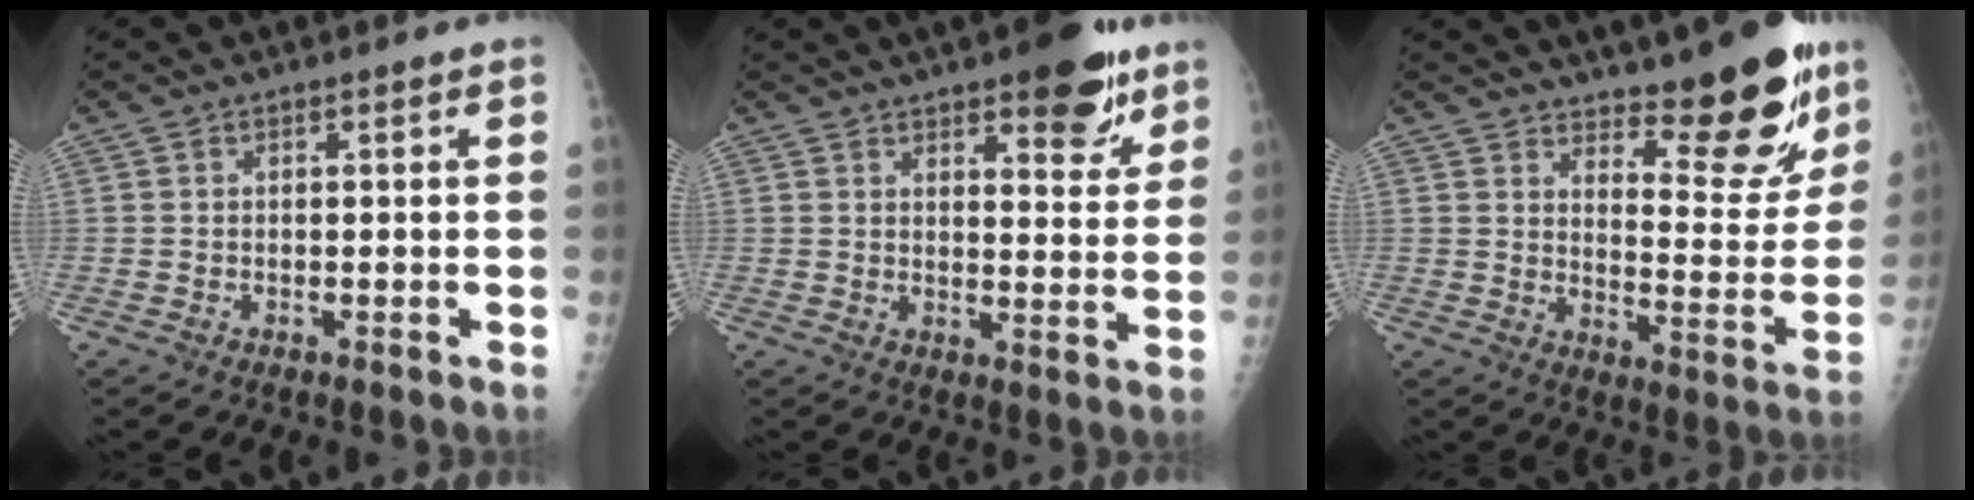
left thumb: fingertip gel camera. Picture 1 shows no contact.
{"total": 11.1, "force": [7.0, 4.1, 7.6], "torque": [-0.063, -0.035, 0.092]}
{"total": 15.1, "force": [11.2, 4.8, 8.9], "torque": [-0.069, -0.096, 0.163]}